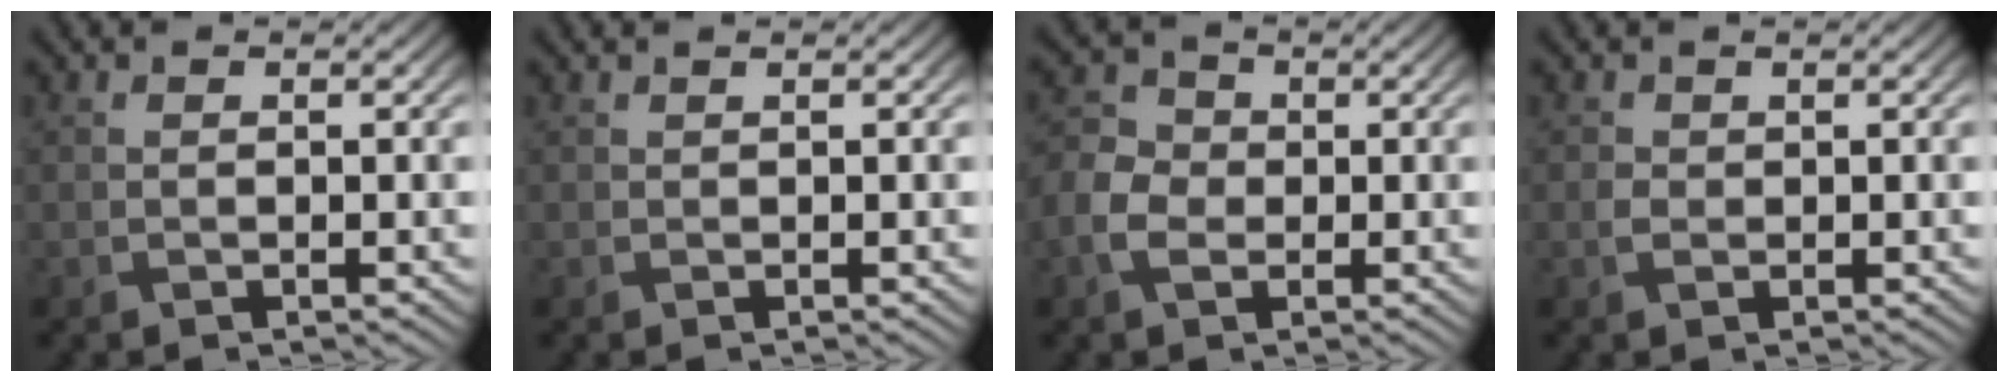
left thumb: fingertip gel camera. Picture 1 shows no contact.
{"total": 0.6, "force": [0.1, -0.3, -0.5], "torque": [0.013, -0.002, 0.000]}
{"total": 4.3, "force": [-1.4, 3.4, 2.3], "torque": [-0.066, -0.002, -0.036]}
{"total": 0.7, "force": [-0.2, 0.7, 0.1], "torque": [-0.005, -0.005, -0.008]}